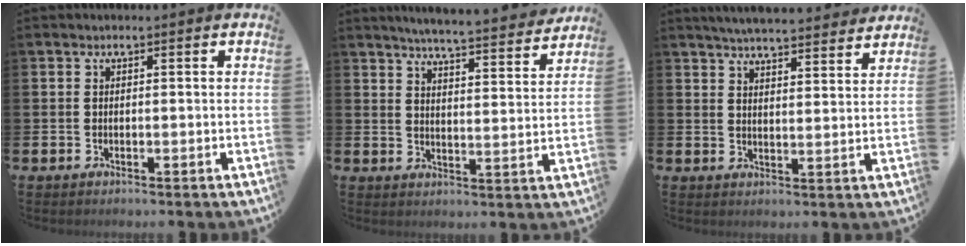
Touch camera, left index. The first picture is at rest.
{"total": 5.7, "force": [5.5, -0.3, 1.2], "torque": [-0.039, -0.044, 0.094]}
{"total": 5.2, "force": [5.1, 0.2, 0.7], "torque": [-0.019, -0.034, 0.090]}